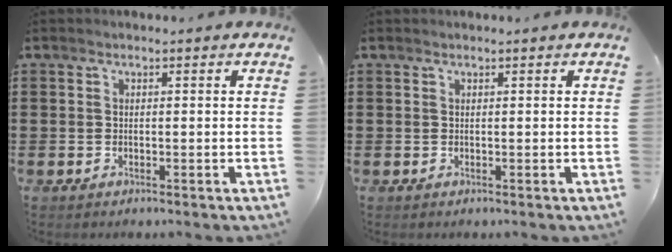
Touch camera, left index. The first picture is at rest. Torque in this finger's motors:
{"motor_torque": [0.15, 0.24, -0.01, 0.01]}